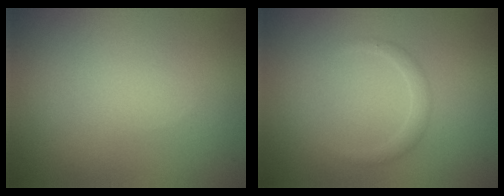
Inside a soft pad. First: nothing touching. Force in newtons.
{"total": 1.2, "press": 1.2, "slide": 0.1}